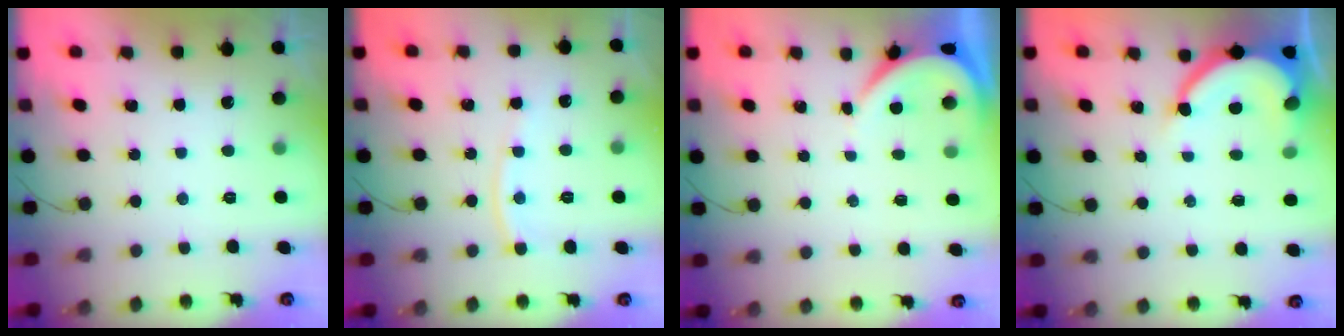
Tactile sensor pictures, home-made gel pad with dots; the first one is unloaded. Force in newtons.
{"total": 7.3, "press": 7.2, "slide": 0.9}
{"total": 3.7, "press": 3.6, "slide": 0.2}
{"total": 9.7, "press": 9.7, "slide": 1.0}